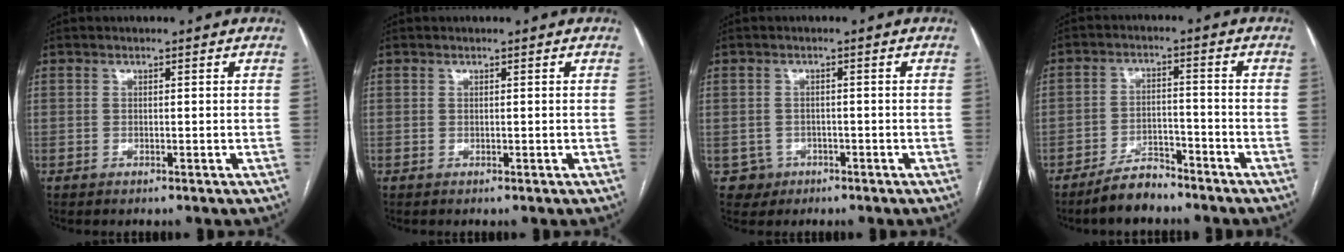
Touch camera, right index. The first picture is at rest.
{"total": 0.0}
{"total": 3.1, "force": [-1.2, 2.8, -0.4], "torque": [0.014, 0.014, -0.016]}
{"total": 5.8, "force": [-5.0, 2.0, 2.0], "torque": [-0.039, -0.002, -0.088]}